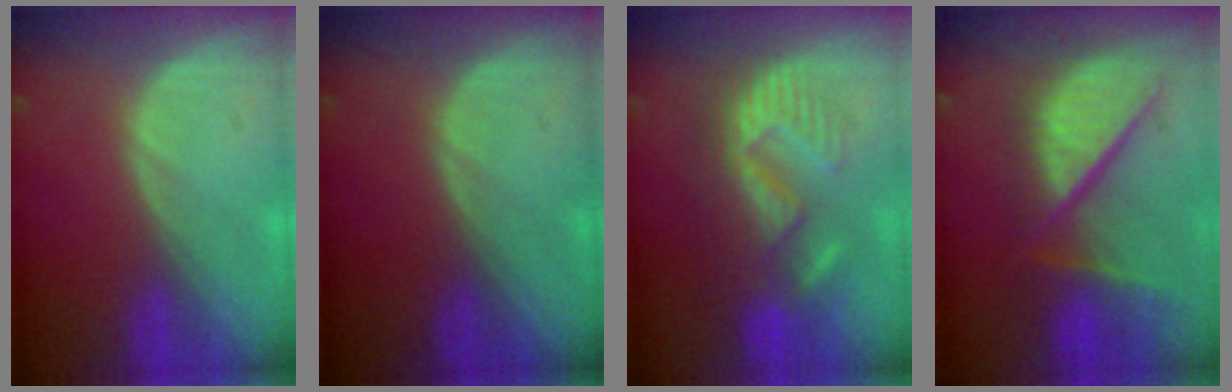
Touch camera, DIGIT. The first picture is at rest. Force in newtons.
{"total": 0.0}
{"total": 8.9, "press": 8.7, "slide": 1.5}
{"total": 12.4, "press": 10.1, "slide": 7.1}